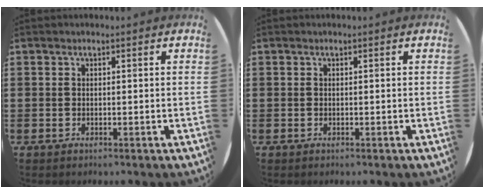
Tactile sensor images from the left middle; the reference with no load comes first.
{"total": 0.0}